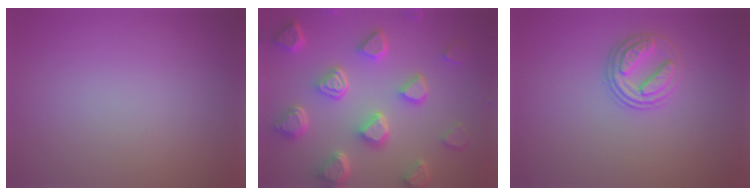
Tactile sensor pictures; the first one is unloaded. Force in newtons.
{"total": 7.6, "press": 5.8, "slide": 4.9}
{"total": 2.7, "press": 2.7, "slide": 0.7}